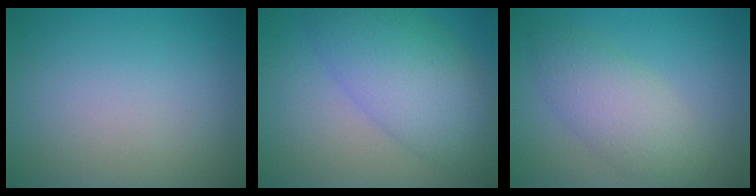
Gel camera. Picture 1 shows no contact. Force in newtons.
{"total": 7.5, "press": 7.5, "slide": 0.3}
{"total": 4.3, "press": 4.3, "slide": 0.2}